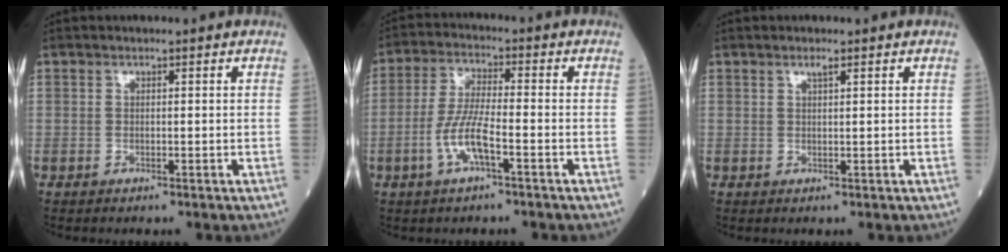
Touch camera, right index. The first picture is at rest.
{"total": 6.9, "force": [-2.8, 1.0, 6.2], "torque": [-0.133, 0.003, -0.055]}
{"total": 0.9, "force": [0.6, 0.0, 0.7], "torque": [-0.013, -0.001, 0.011]}